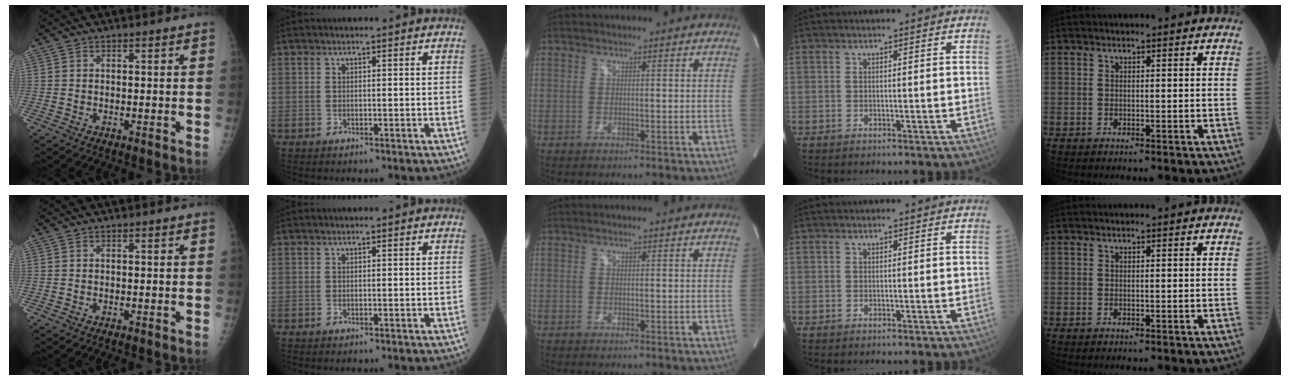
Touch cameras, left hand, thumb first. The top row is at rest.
{}